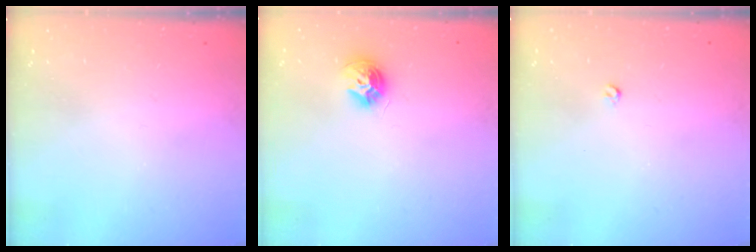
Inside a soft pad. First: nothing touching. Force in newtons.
{"total": 8.9, "press": 8.9, "slide": 0.5}
{"total": 2.6, "press": 2.5, "slide": 0.4}